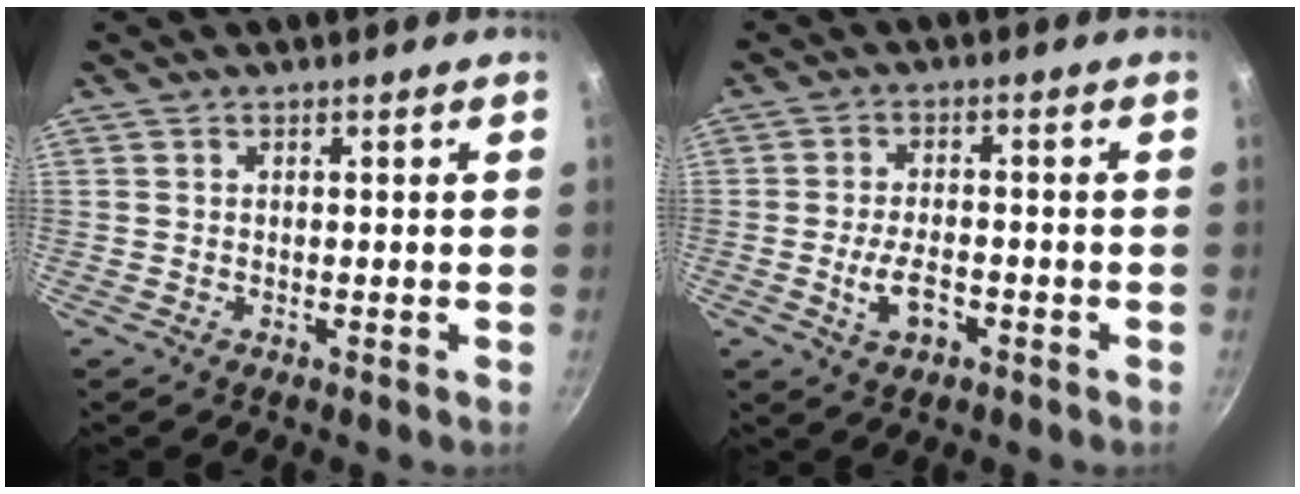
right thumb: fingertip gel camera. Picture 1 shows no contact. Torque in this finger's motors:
{"motor_torque": [-0.39, 0.05, -0.11, 0.03, 0.02]}